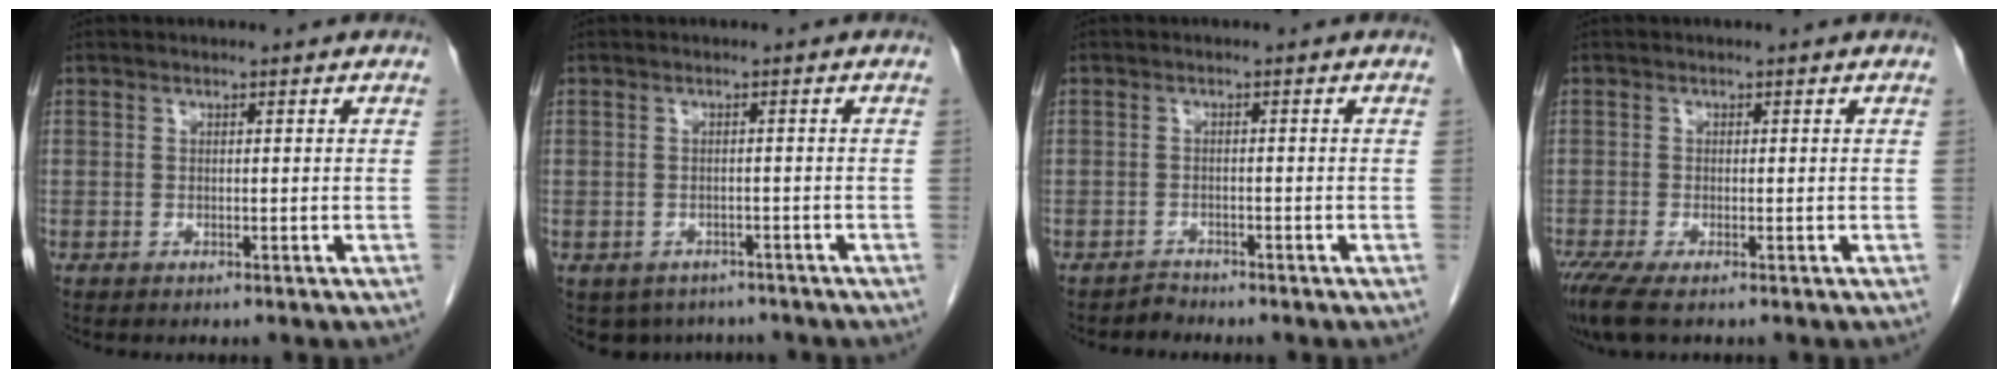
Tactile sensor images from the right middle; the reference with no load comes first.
{"total": 5.2, "force": [-4.1, 3.1, 0.7], "torque": [0.002, 0.004, -0.051]}
{"total": 1.3, "force": [-1.1, 0.1, -0.5], "torque": [0.015, -0.004, -0.022]}
{"total": 4.2, "force": [-2.8, 0.7, 3.0], "torque": [-0.061, -0.014, -0.051]}